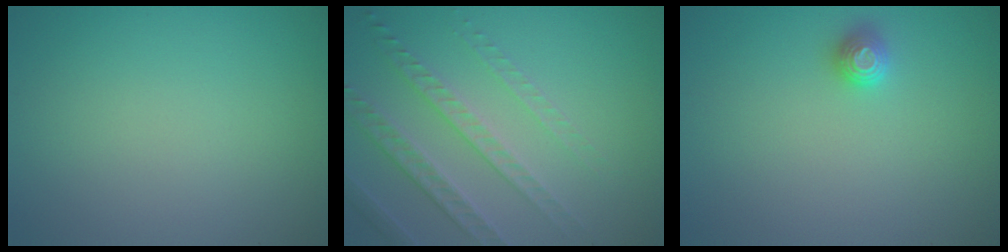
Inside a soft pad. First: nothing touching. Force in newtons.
{"total": 4.5, "press": 3.1, "slide": 3.3}
{"total": 1.1, "press": 1.1, "slide": 0.2}